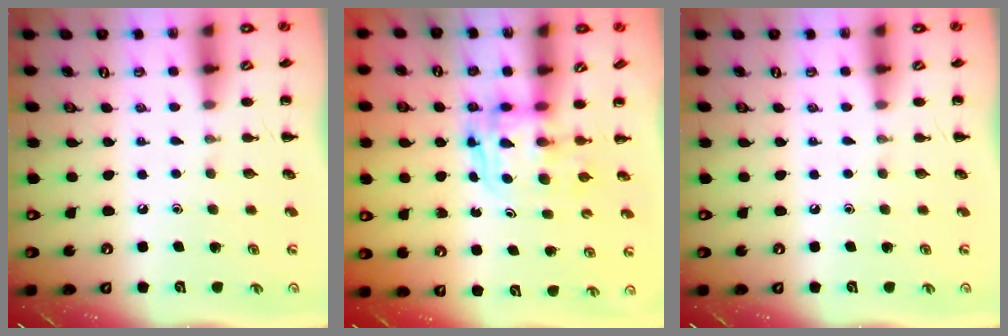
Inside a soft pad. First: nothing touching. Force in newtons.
{"total": 2.7, "press": 2.7, "slide": 0.2}
{"total": 0.0}